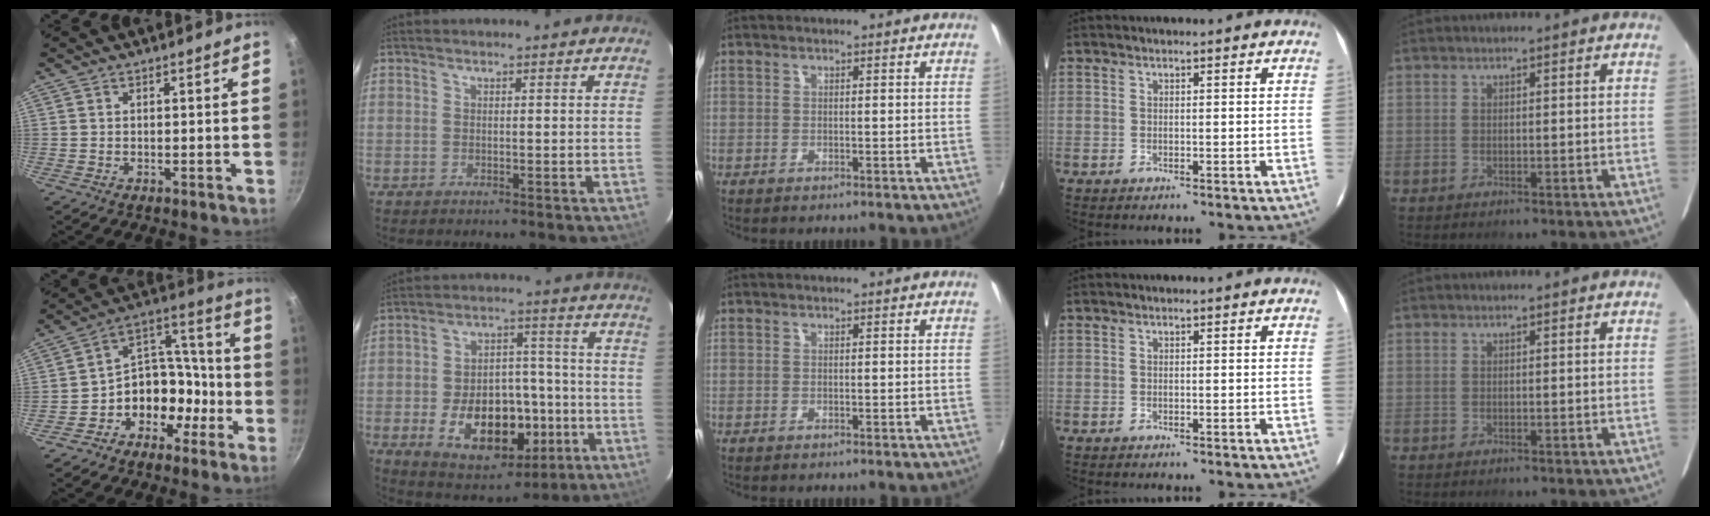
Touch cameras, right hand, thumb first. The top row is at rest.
{"thumb": {"total": 12.6, "force": [-5.4, 9.5, 6.2], "torque": [-0.037, 0.089, -0.090]}, "index": {"total": 16.8, "force": [-5.3, 10.8, 11.8], "torque": [-0.227, 0.019, -0.059]}}